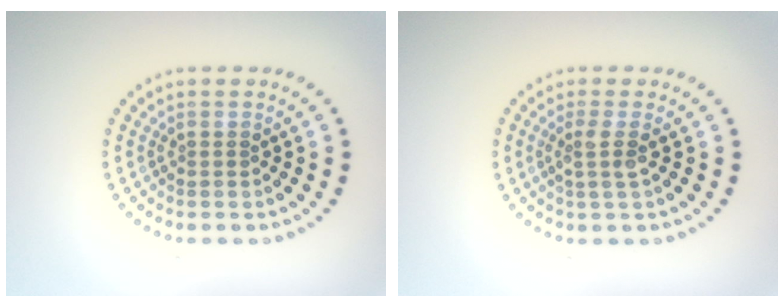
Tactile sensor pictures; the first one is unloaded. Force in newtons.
{"total": 1.8, "press": 1.4, "slide": 1.2}